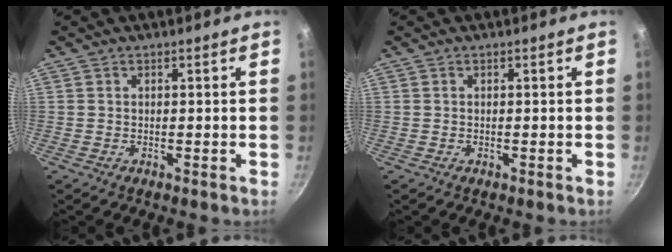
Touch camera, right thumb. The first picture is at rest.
{"total": 0.0}